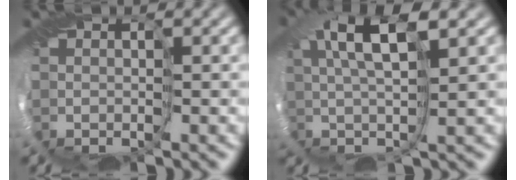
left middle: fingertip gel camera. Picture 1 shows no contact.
{"total": 5.6, "force": [2.0, 1.2, 5.1], "torque": [-0.092, 0.020, 0.028]}